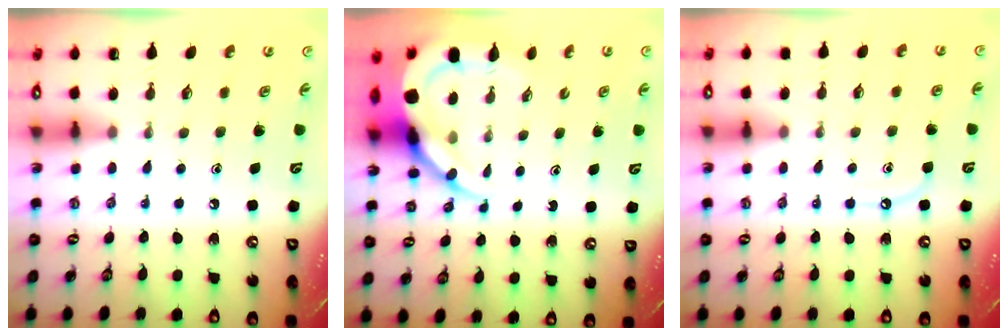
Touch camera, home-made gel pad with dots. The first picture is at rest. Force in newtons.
{"total": 11.4, "press": 11.3, "slide": 1.2}
{"total": 5.7, "press": 5.6, "slide": 0.6}